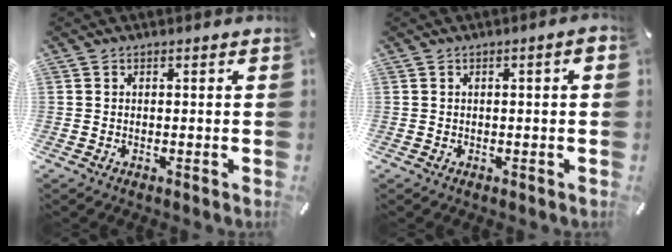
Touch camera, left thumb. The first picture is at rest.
{"total": 2.2, "force": [-0.1, 0.3, 2.1], "torque": [-0.035, 0.000, -0.001]}